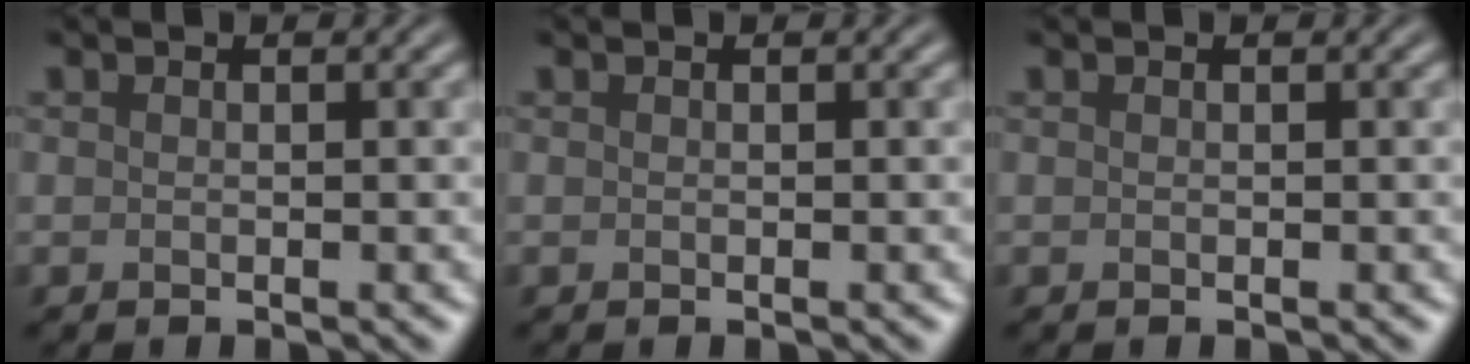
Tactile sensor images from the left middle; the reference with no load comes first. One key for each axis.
{"total": 0.0}
{"total": 0.0}